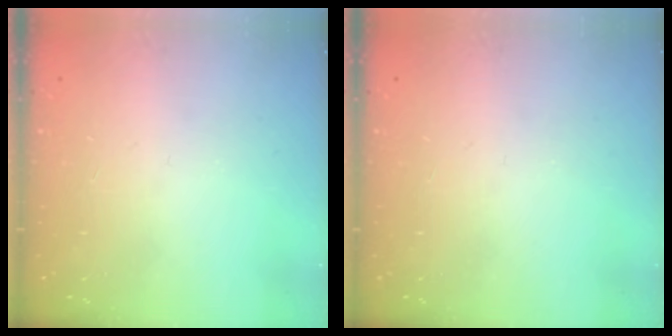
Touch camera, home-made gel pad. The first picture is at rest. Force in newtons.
{"total": 0.0}